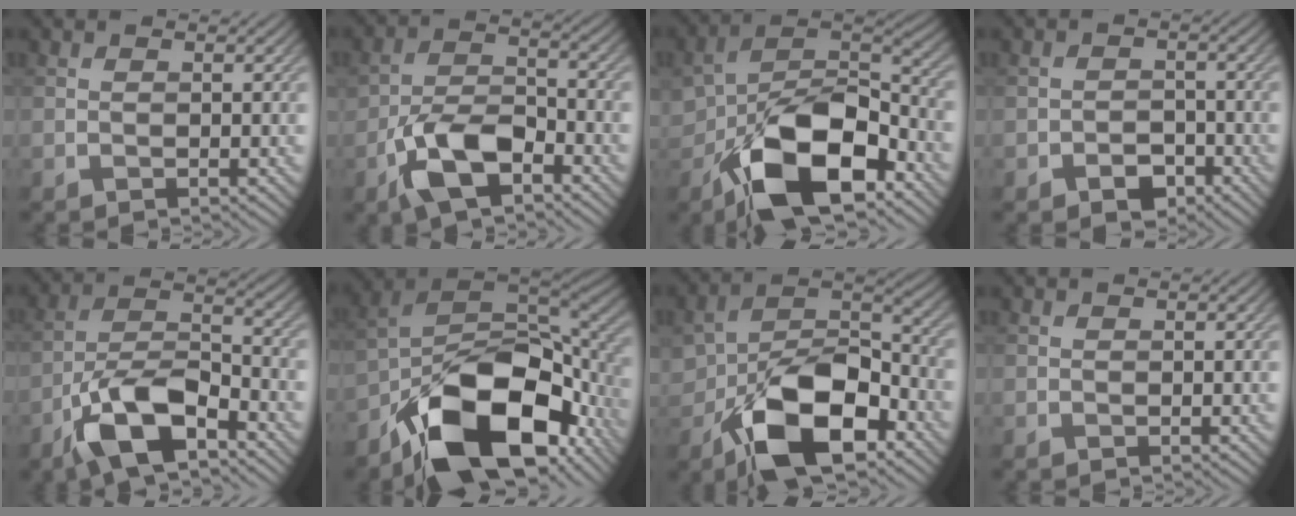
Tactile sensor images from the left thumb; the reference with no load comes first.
{"total": 8.9, "force": [-4.9, 4.3, 6.1], "torque": [-0.122, 0.002, -0.104]}
{"total": 15.4, "force": [-7.5, 8.8, 10.2], "torque": [-0.178, -0.038, -0.133]}
{"total": 3.6, "force": [-2.2, 2.2, 1.7], "torque": [-0.029, -0.001, -0.041]}
{"total": 11.9, "force": [-7.2, 4.6, 8.3], "torque": [-0.156, 0.001, -0.151]}
{"total": 19.6, "force": [-10.2, 10.1, 13.3], "torque": [-0.231, -0.038, -0.170]}
{"total": 13.9, "force": [-6.6, 8.0, 9.2], "torque": [-0.172, -0.032, -0.113]}
{"total": 0.0}